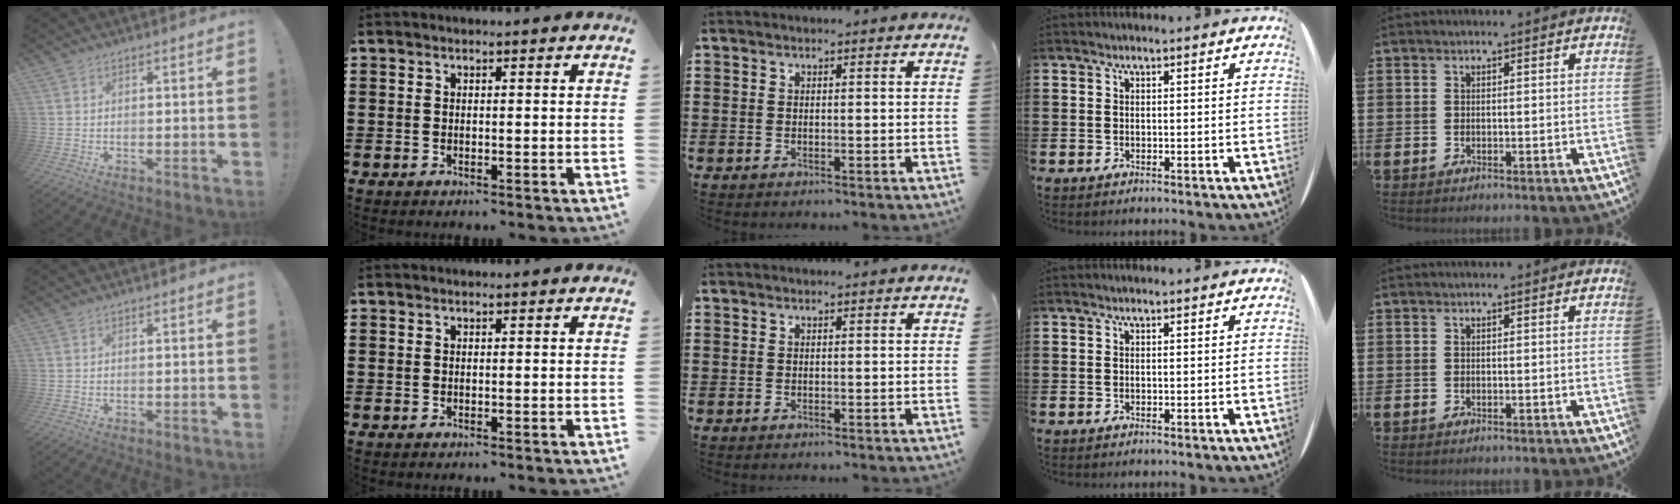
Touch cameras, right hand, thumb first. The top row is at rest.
{}